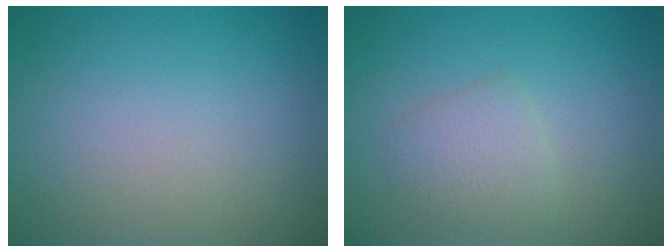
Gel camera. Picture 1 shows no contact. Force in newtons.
{"total": 2.1, "press": 2.1, "slide": 0.1}